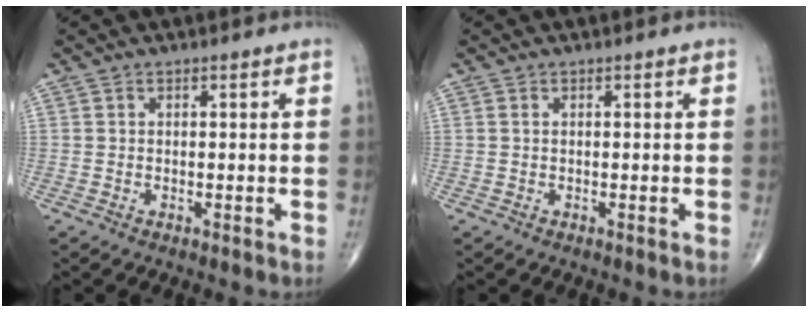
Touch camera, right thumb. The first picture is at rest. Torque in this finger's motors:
{"motor_torque": [-0.36, -0.13, -0.05, -0.05, 0.04]}